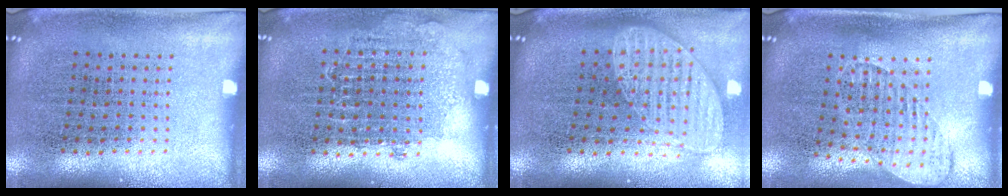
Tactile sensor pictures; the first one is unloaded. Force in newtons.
{"total": 0.8, "press": 0.7, "slide": 0.3}
{"total": 1.8, "press": 1.5, "slide": 1.1}
{"total": 1.4, "press": 1.1, "slide": 0.8}